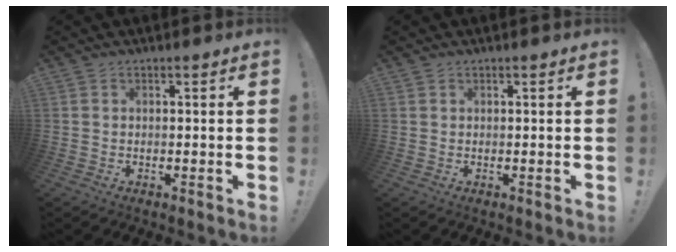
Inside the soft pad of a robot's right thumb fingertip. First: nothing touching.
{"total": 0.6, "force": [0.5, 0.4, -0.1], "torque": [0.006, -0.002, 0.009]}